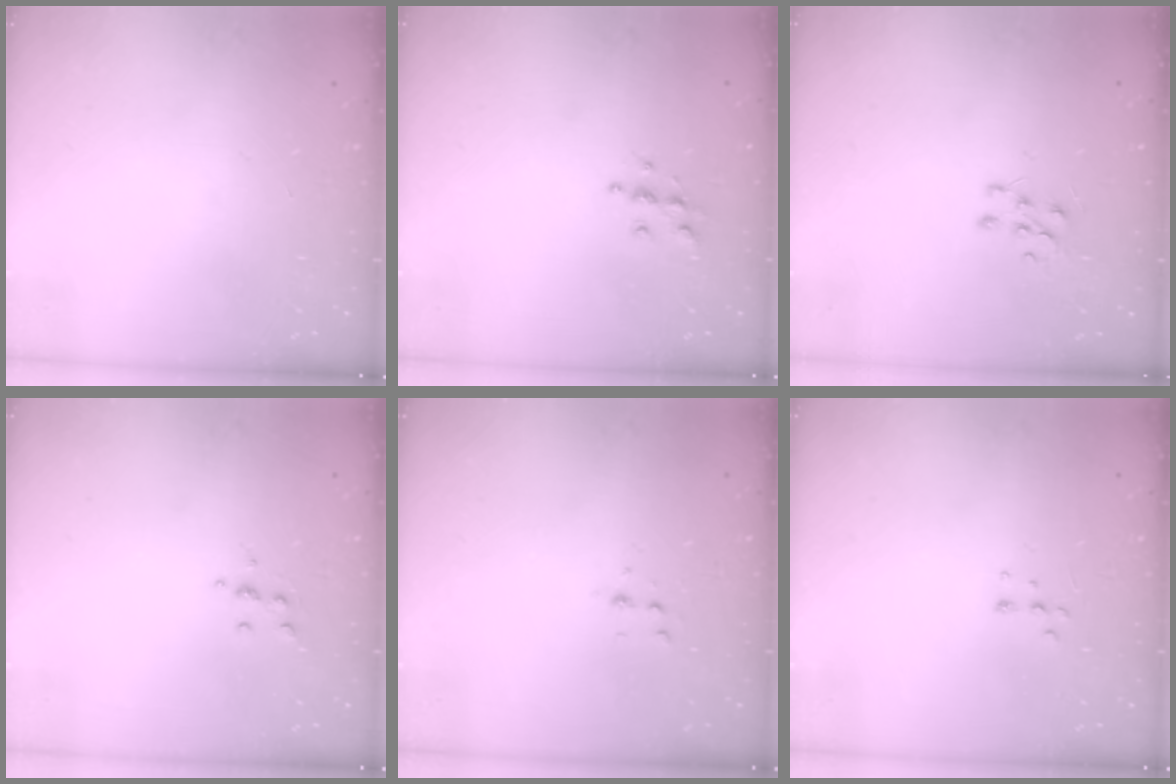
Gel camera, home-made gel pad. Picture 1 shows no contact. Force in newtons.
{"total": 5.9, "press": 5.9, "slide": 0.6}
{"total": 6.3, "press": 6.3, "slide": 0.5}
{"total": 4.0, "press": 3.9, "slide": 0.9}
{"total": 3.8, "press": 3.7, "slide": 1.1}
{"total": 3.4, "press": 3.3, "slide": 0.6}